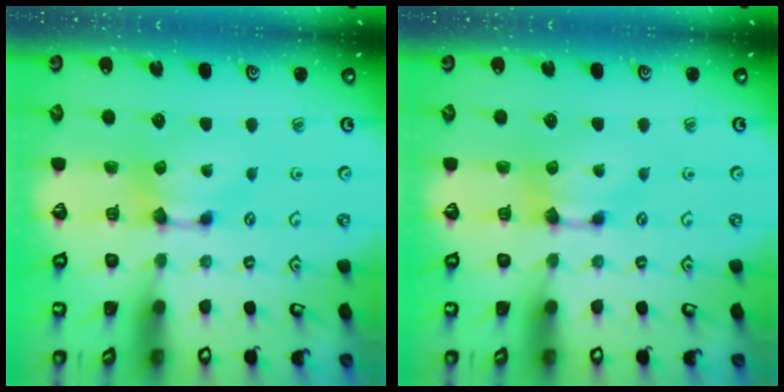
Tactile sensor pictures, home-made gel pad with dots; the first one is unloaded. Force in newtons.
{"total": 0.0}